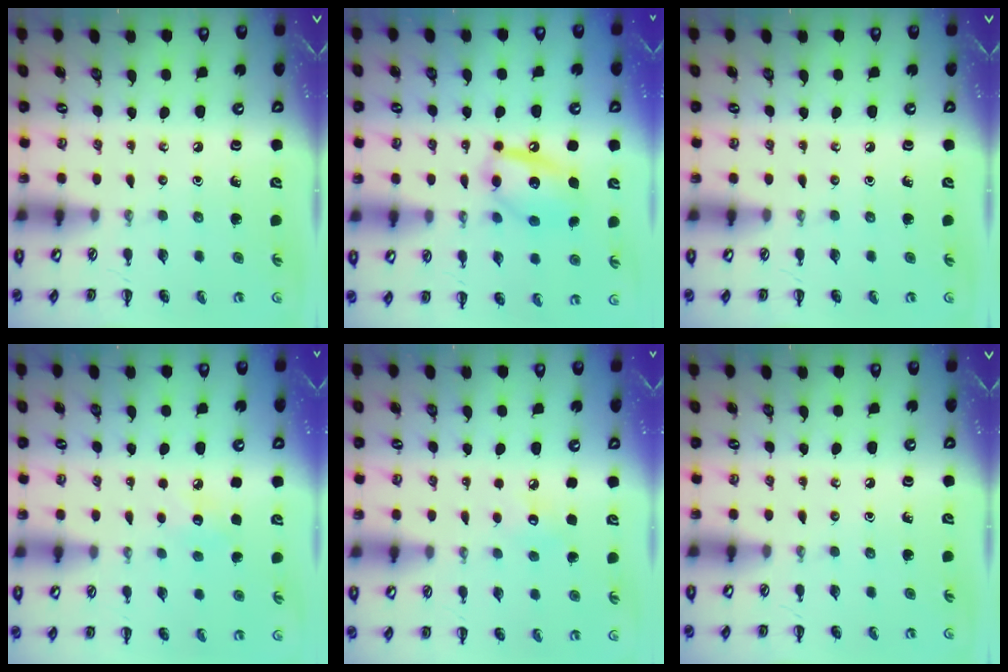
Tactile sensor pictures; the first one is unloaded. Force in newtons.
{"total": 13.5, "press": 13.4, "slide": 2.0}
{"total": 0.0}
{"total": 6.5, "press": 6.3, "slide": 1.8}
{"total": 3.7, "press": 3.6, "slide": 0.9}
{"total": 0.0}